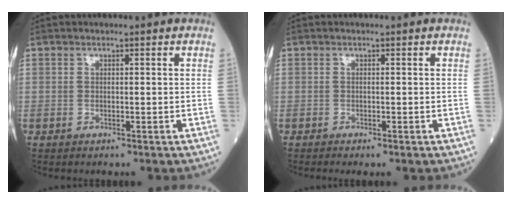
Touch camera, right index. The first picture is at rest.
{"total": 0.9, "force": [-0.7, 0.0, 0.6], "torque": [-0.009, -0.002, -0.011]}